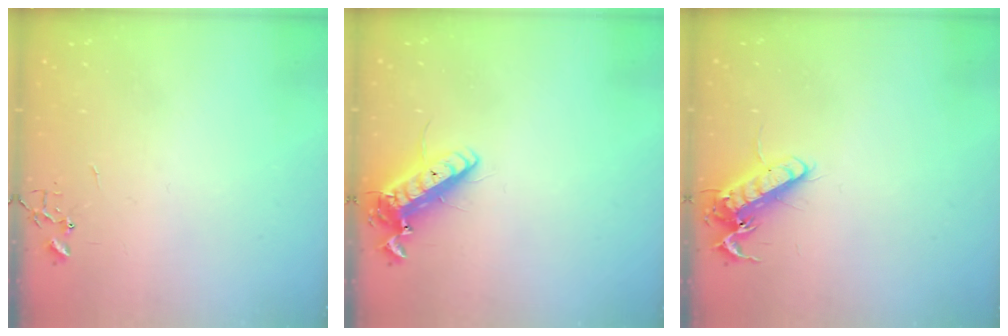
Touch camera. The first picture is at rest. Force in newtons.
{"total": 14.5, "press": 14.2, "slide": 2.9}
{"total": 13.5, "press": 13.3, "slide": 1.9}